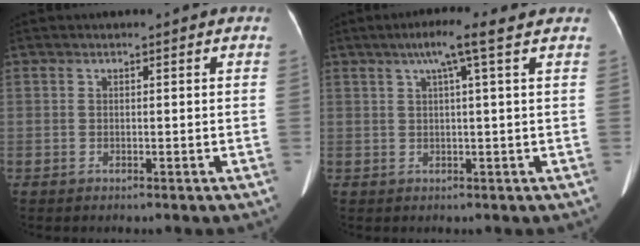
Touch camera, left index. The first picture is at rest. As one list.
[{"total": 5.2, "force": [2.9, -0.8, 4.2], "torque": [-0.073, 0.018, 0.049]}]